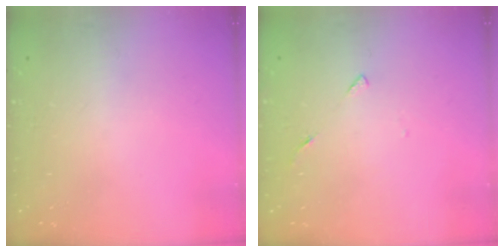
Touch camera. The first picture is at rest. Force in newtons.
{"total": 3.8, "press": 3.8, "slide": 0.6}